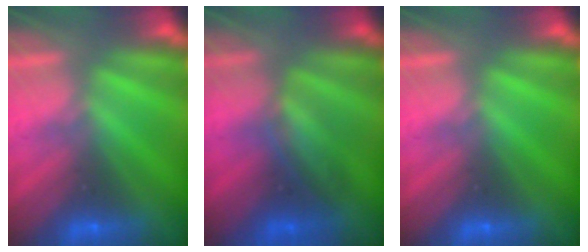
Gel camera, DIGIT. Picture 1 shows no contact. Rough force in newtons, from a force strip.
{"total": 4.0}
{"total": 0.0}